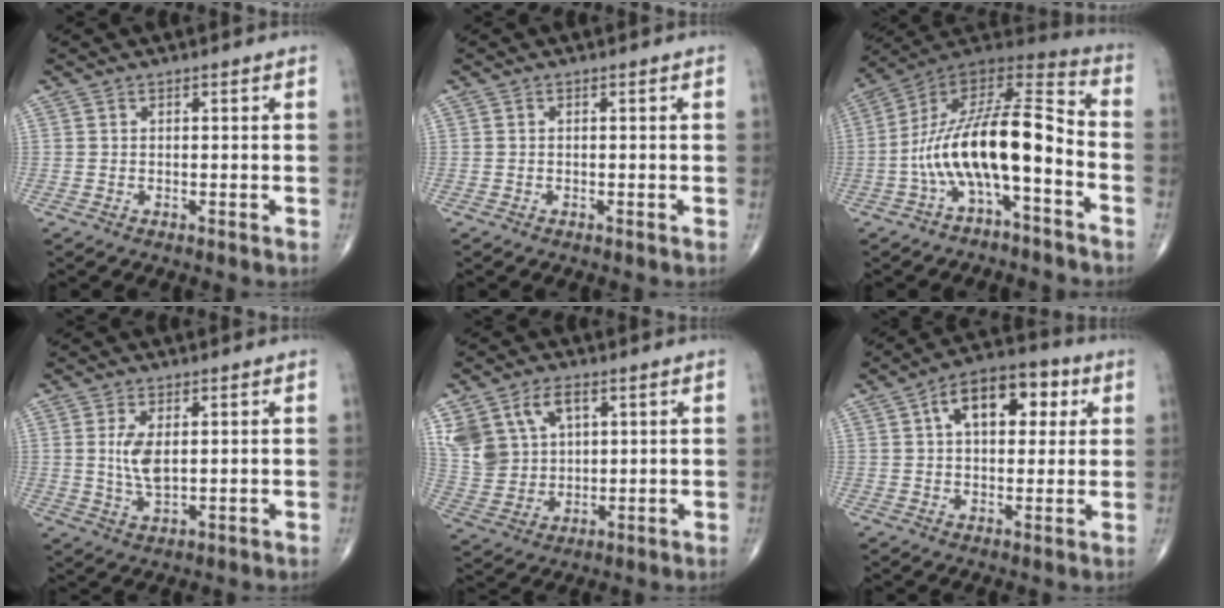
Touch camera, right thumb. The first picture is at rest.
{"total": 0.0}
{"total": 17.2, "force": [-5.1, 5.8, 15.4], "torque": [-0.279, 0.090, -0.093]}
{"total": 5.5, "force": [0.9, 2.6, 4.8], "torque": [-0.097, -0.011, 0.023]}
{"total": 12.2, "force": [5.1, 8.5, 7.1], "torque": [-0.134, -0.007, 0.115]}
{"total": 13.2, "force": [4.0, 7.5, 10.1], "torque": [-0.125, 0.018, 0.055]}